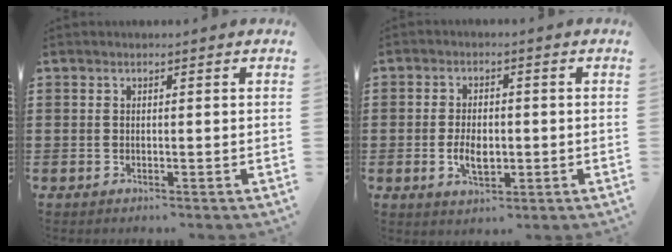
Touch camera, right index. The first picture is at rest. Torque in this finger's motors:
{"motor_torque": [1.21, 0.93, 0.22, 0.10]}